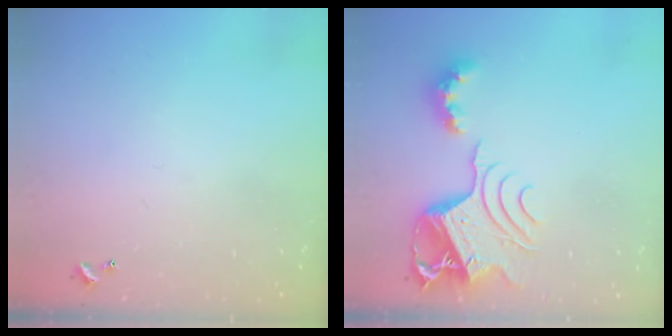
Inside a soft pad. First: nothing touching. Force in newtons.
{"total": 13.1, "press": 13.0, "slide": 1.6}